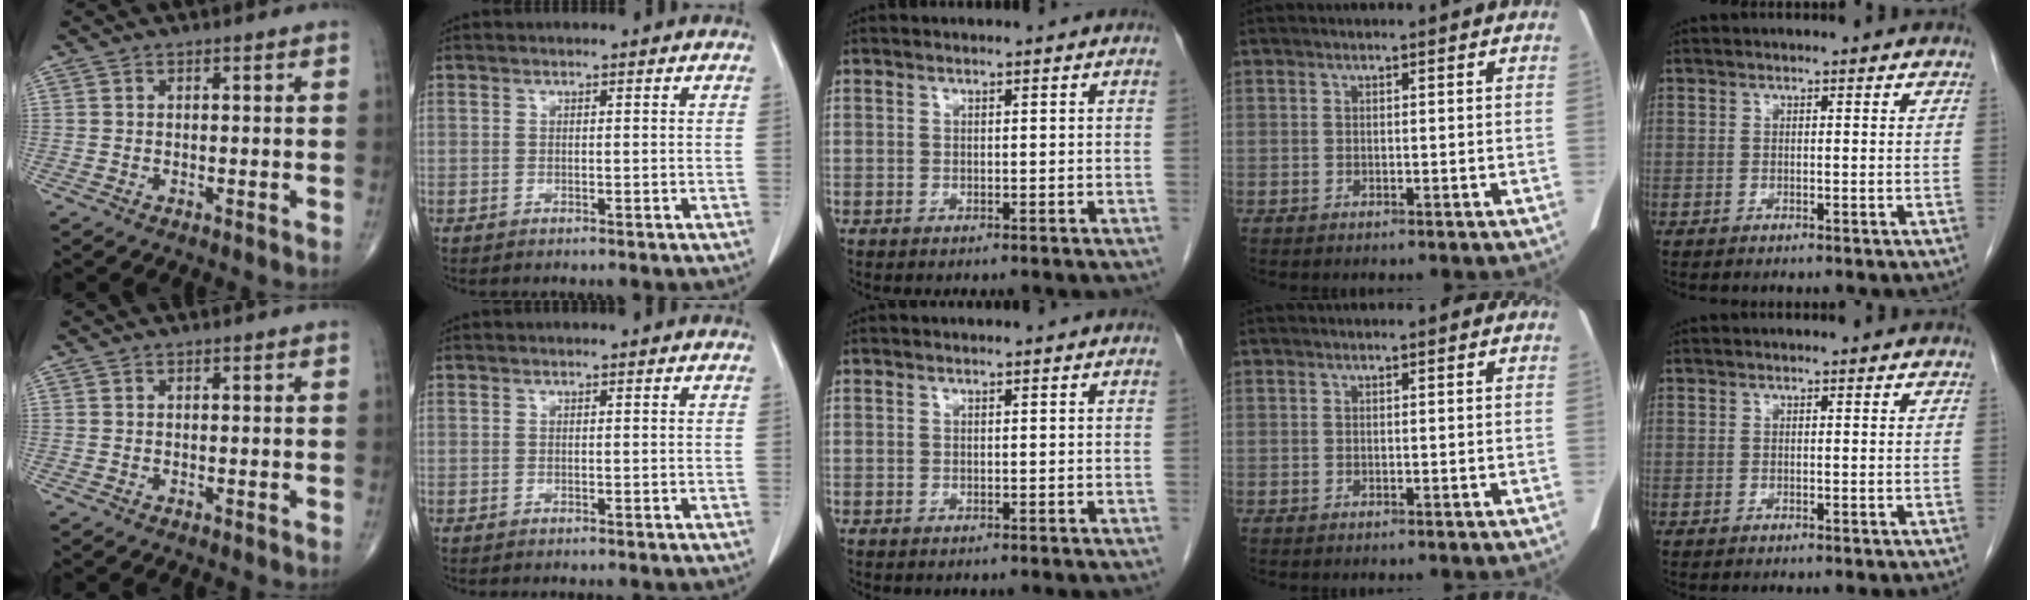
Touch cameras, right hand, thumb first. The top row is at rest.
{}